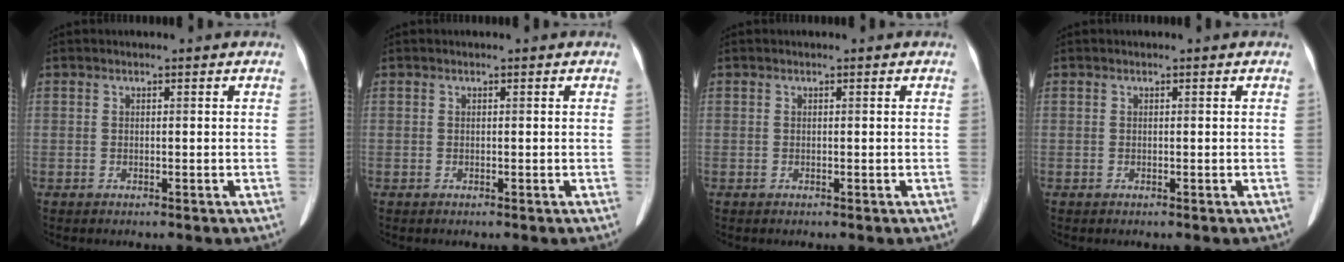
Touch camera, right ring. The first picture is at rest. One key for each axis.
{"total": 0.0}
{"total": 0.0}
{"total": 0.0}